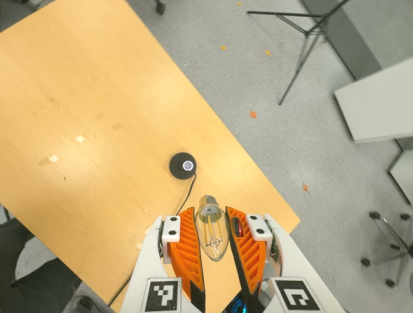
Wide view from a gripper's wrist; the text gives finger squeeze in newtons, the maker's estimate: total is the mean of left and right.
{"total": 11.6, "left": 11.8, "right": 11.3}